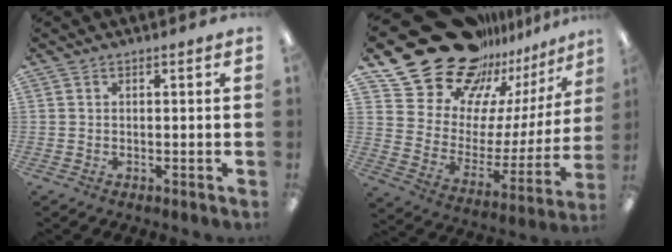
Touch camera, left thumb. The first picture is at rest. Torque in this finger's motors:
{"motor_torque": [1.50, 1.51, 1.37, -1.40, 0.18]}